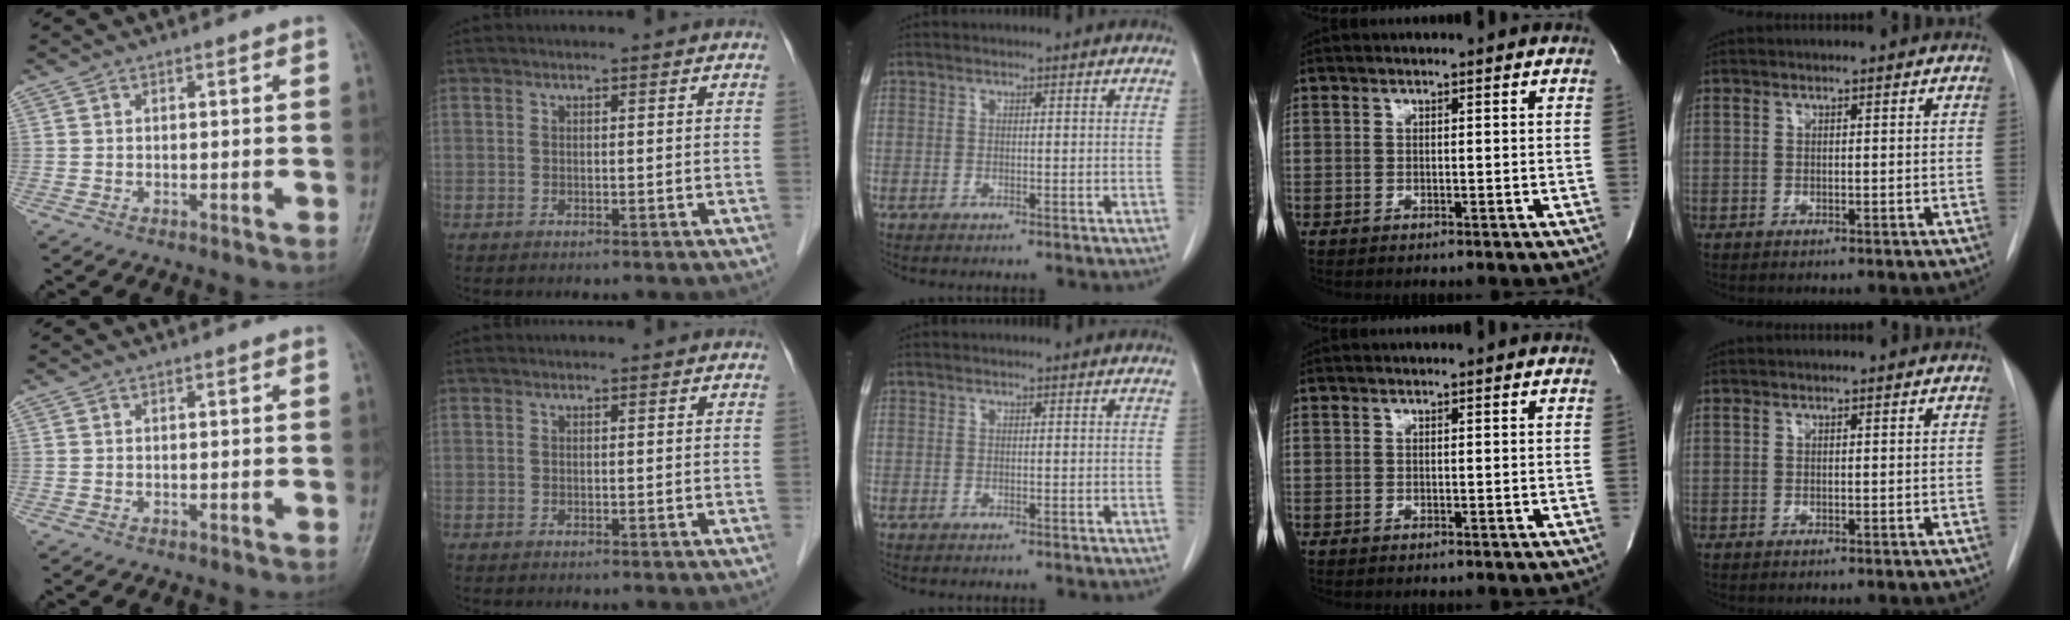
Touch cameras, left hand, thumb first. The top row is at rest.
{}